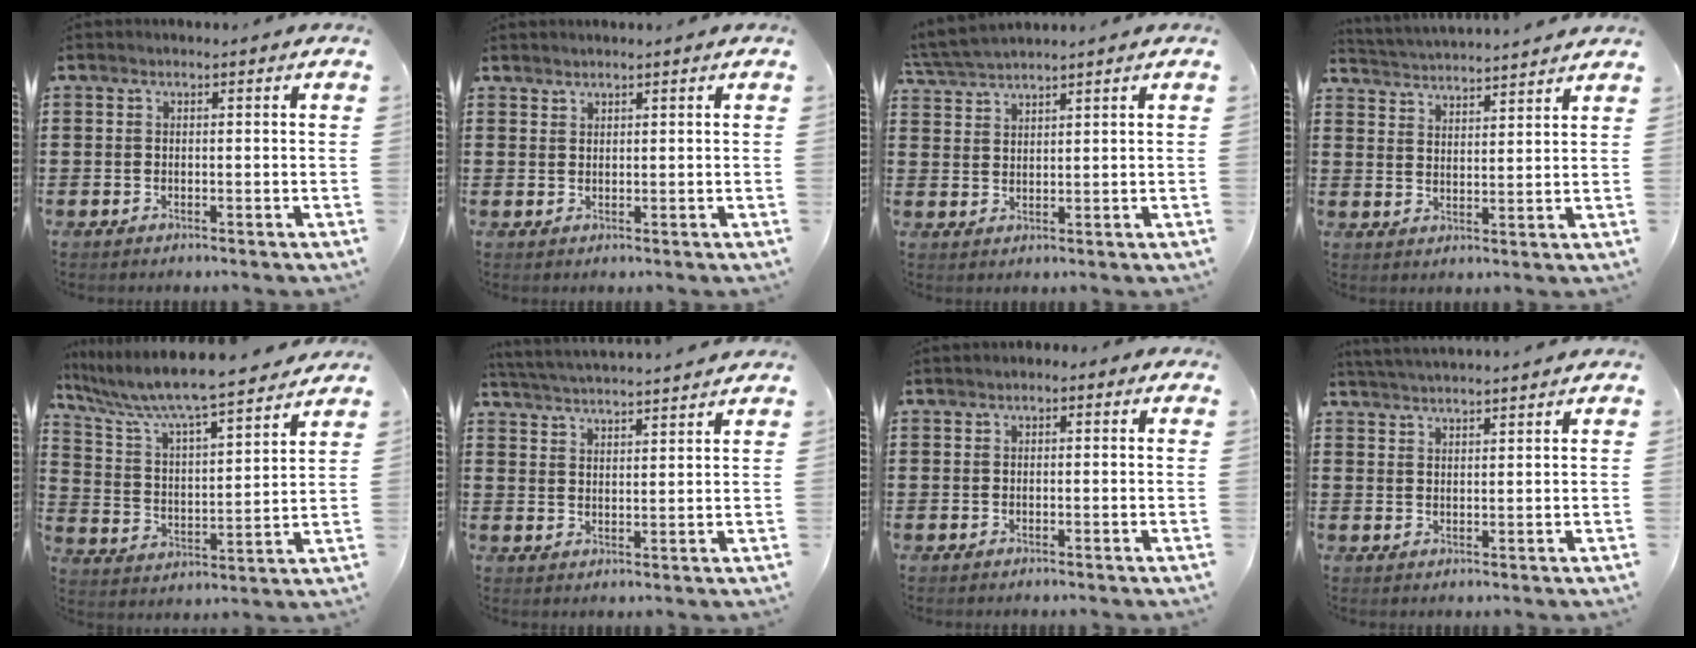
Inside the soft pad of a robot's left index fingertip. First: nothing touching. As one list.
[{"total": 1.3, "force": [1.3, 0.1, 0.0], "torque": [-0.002, -0.001, 0.027]}, {"total": 3.5, "force": [3.4, -0.1, 0.9], "torque": [-0.030, -0.006, 0.064]}, {"total": 3.5, "force": [3.4, -0.5, -0.3], "torque": [-0.009, -0.023, 0.058]}, {"total": 7.1, "force": [6.4, 0.2, 3.0], "torque": [-0.088, -0.047, 0.102]}, {"total": 3.8, "force": [3.7, -0.6, 0.2], "torque": [-0.020, -0.025, 0.063]}, {"total": 0.6, "force": [0.1, 0.5, 0.4], "torque": [-0.008, 0.005, 0.001]}, {"total": 3.1, "force": [3.0, -0.5, 0.2], "torque": [-0.013, -0.008, 0.057]}]